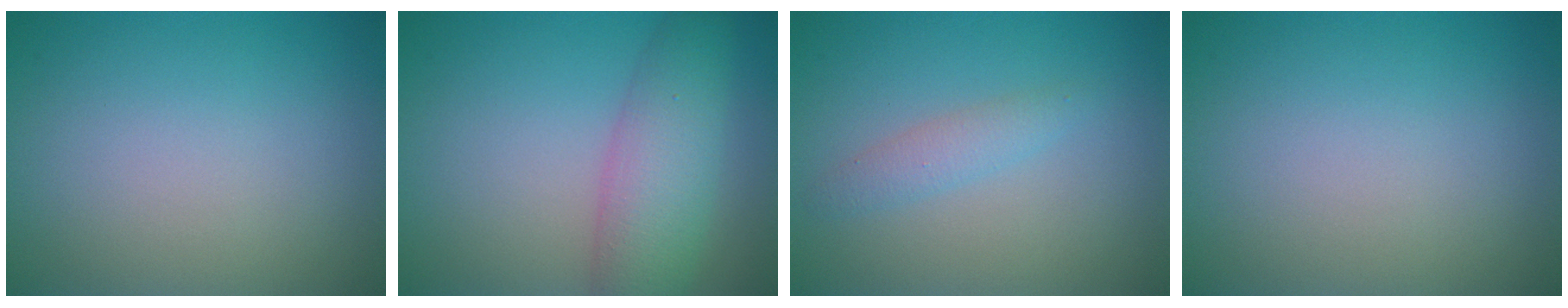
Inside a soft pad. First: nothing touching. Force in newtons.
{"total": 5.6, "press": 5.6, "slide": 0.2}
{"total": 1.6, "press": 1.6, "slide": 0.1}
{"total": 0.0}